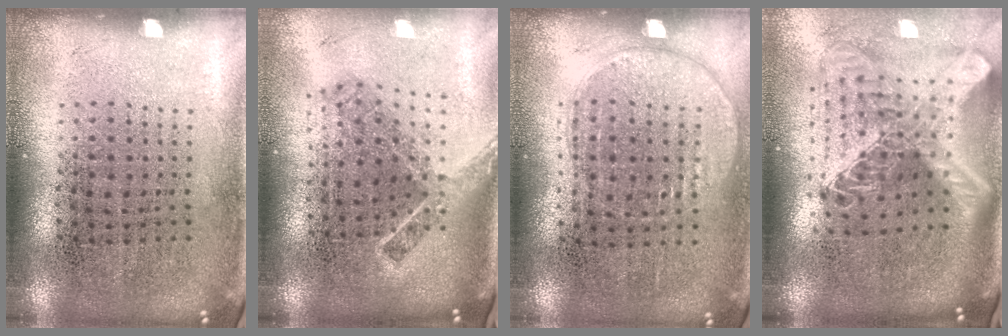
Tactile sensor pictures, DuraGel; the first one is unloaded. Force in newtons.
{"total": 2.1, "press": 1.5, "slide": 1.5}
{"total": 0.9, "press": 0.8, "slide": 0.4}
{"total": 2.9, "press": 2.1, "slide": 2.0}